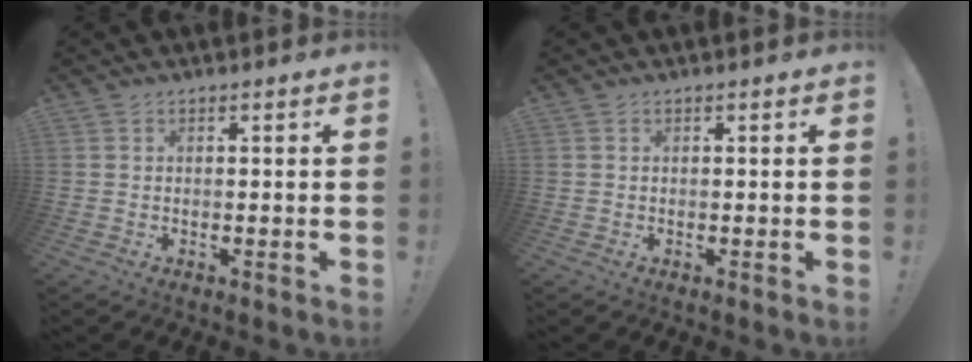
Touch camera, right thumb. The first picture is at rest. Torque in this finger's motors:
{"motor_torque": [-0.05, 0.11, 0.07, -0.03, -0.01]}